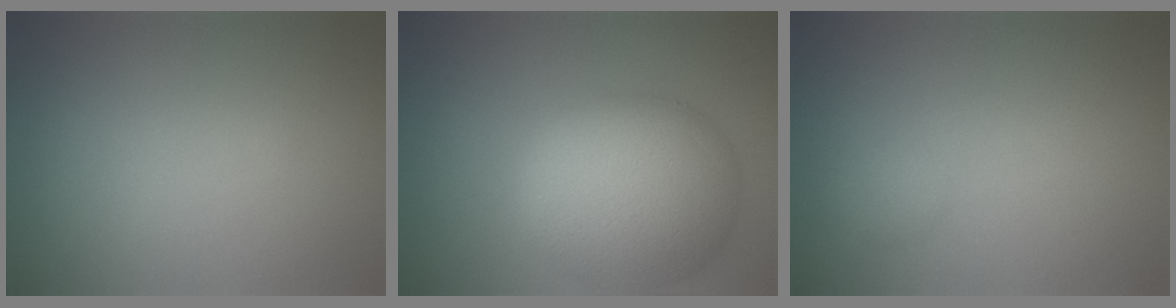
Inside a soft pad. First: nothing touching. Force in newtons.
{"total": 10.5, "press": 10.5, "slide": 0.6}
{"total": 1.0, "press": 1.0, "slide": 0.0}